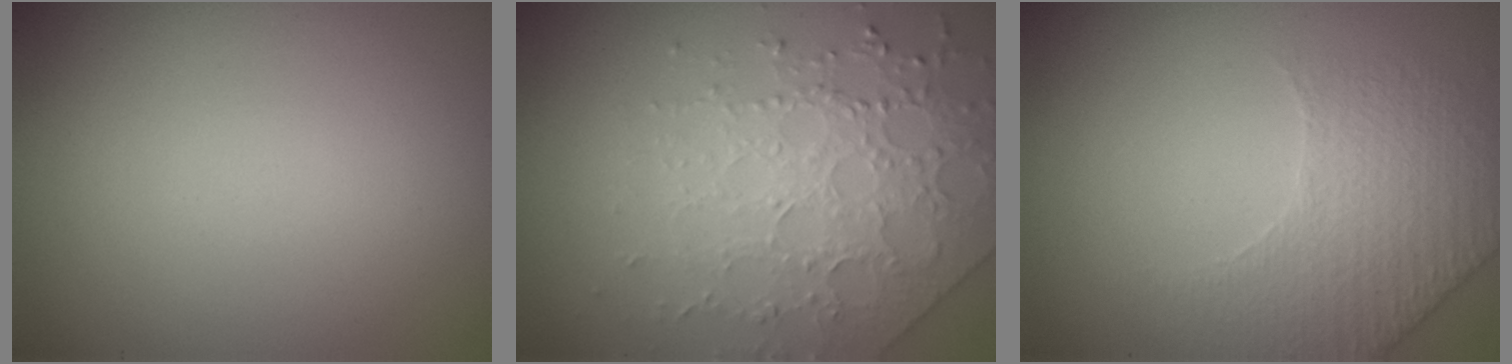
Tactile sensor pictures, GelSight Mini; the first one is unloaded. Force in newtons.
{"total": 3.9, "press": 3.8, "slide": 0.7}
{"total": 2.2, "press": 2.0, "slide": 1.0}